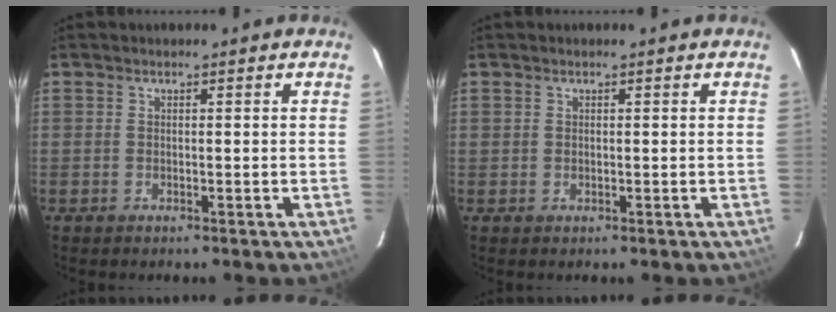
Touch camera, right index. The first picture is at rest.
{"total": 0.0}